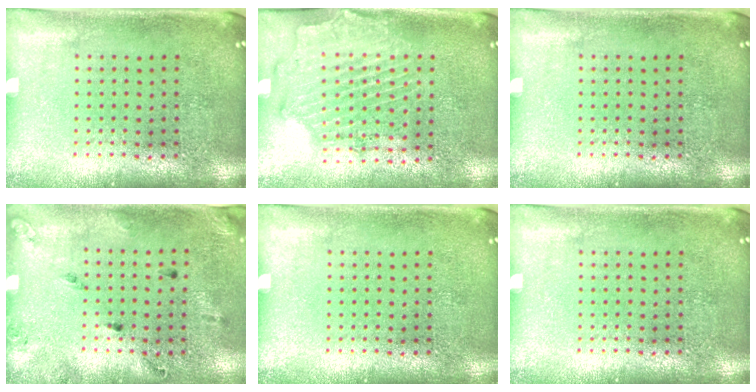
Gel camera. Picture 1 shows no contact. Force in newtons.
{"total": 1.8, "press": 1.7, "slide": 0.7}
{"total": 0.0}
{"total": 1.8, "press": 1.0, "slide": 1.5}
{"total": 0.0}
{"total": 0.0}